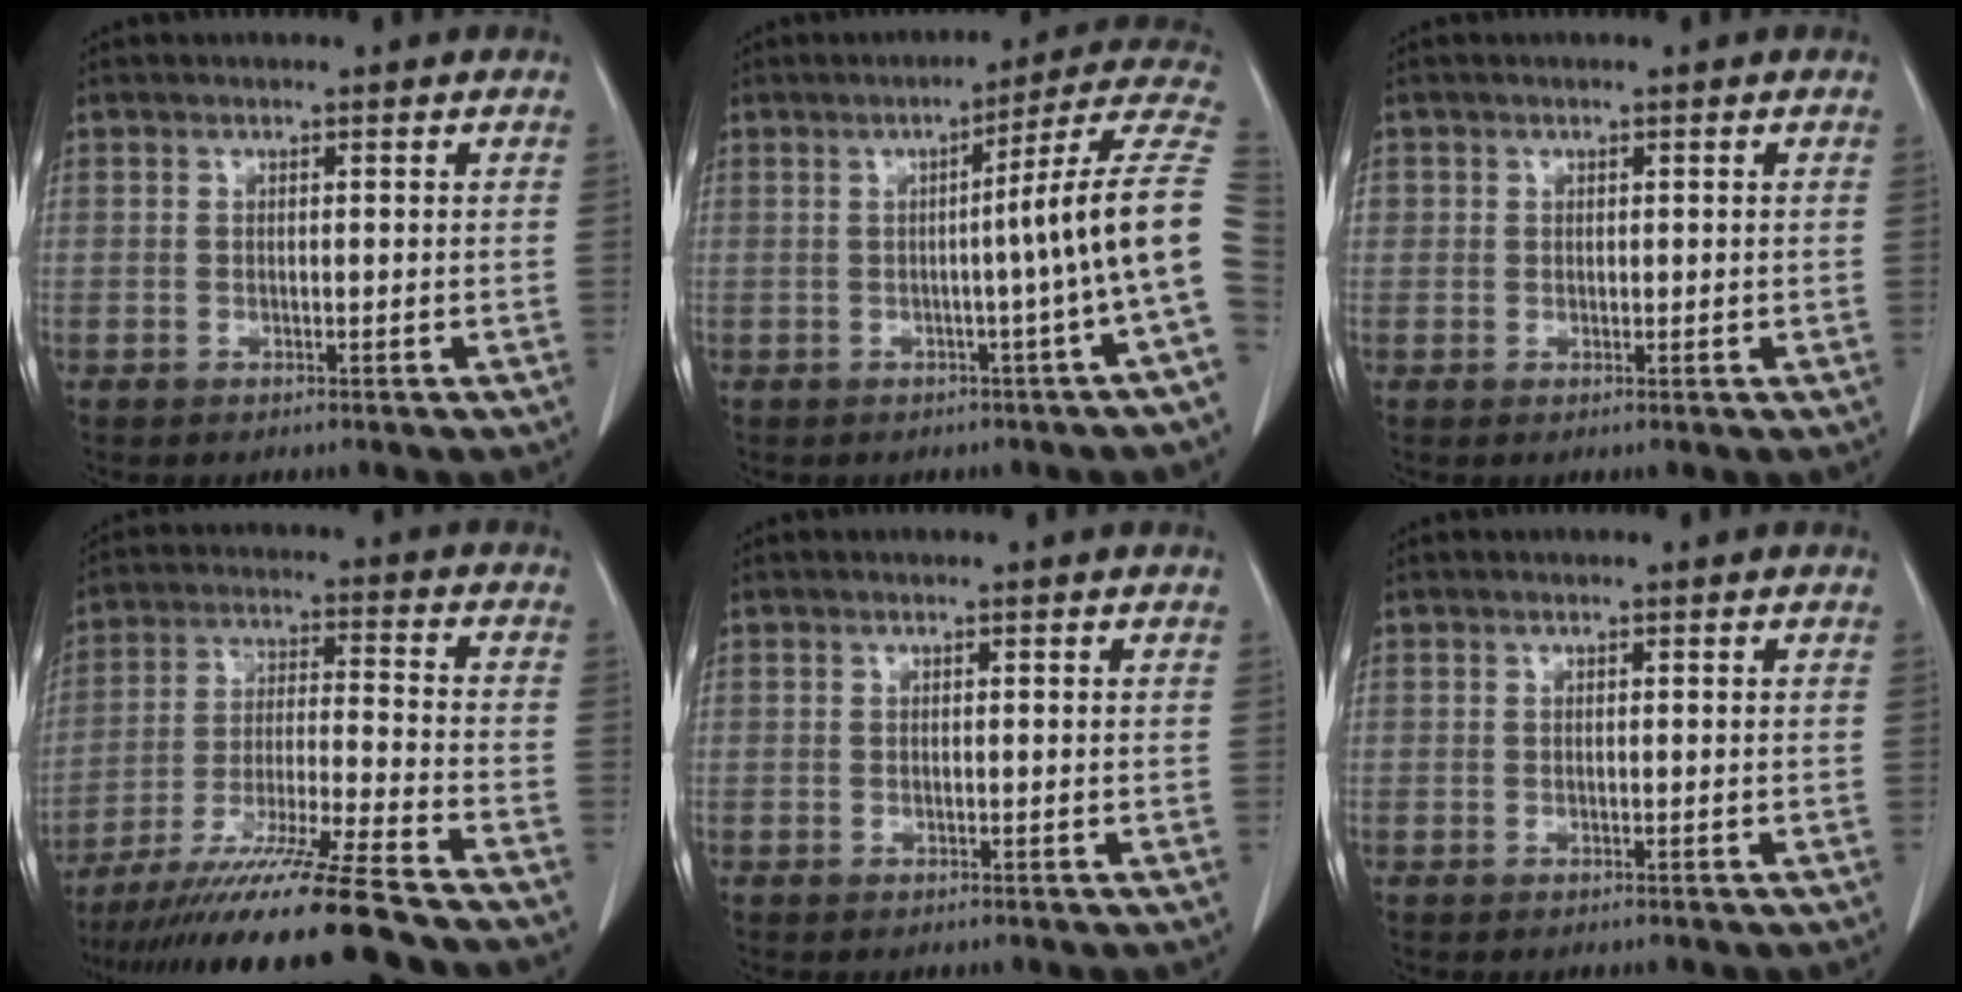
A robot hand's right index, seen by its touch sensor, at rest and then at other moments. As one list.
[{"total": 11.8, "force": [-1.1, -2.7, 11.4], "torque": [-0.126, 0.012, -0.022]}, {"total": 1.4, "force": [0.4, 1.3, 0.4], "torque": [0.001, -0.002, 0.004]}, {"total": 18.1, "force": [-15.0, -1.6, 10.1], "torque": [-0.185, -0.034, -0.256]}, {"total": 0.0}, {"total": 0.0}]